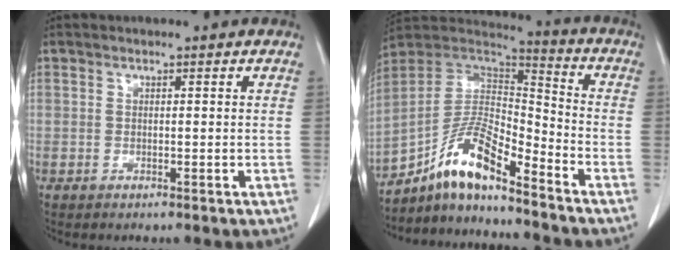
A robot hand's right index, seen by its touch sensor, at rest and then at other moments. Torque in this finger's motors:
{"motor_torque": [0.87, -0.84, 0.26, 0.14]}